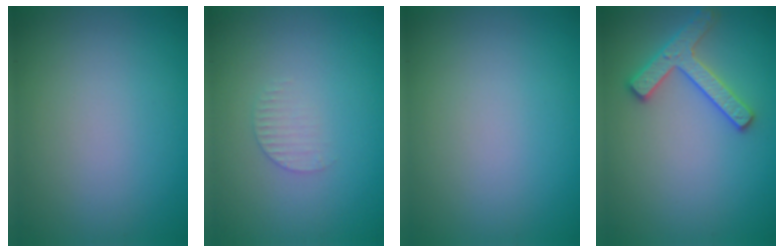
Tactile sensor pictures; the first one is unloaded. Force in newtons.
{"total": 1.3, "press": 1.2, "slide": 0.4}
{"total": 0.0}
{"total": 2.8, "press": 2.8, "slide": 0.3}